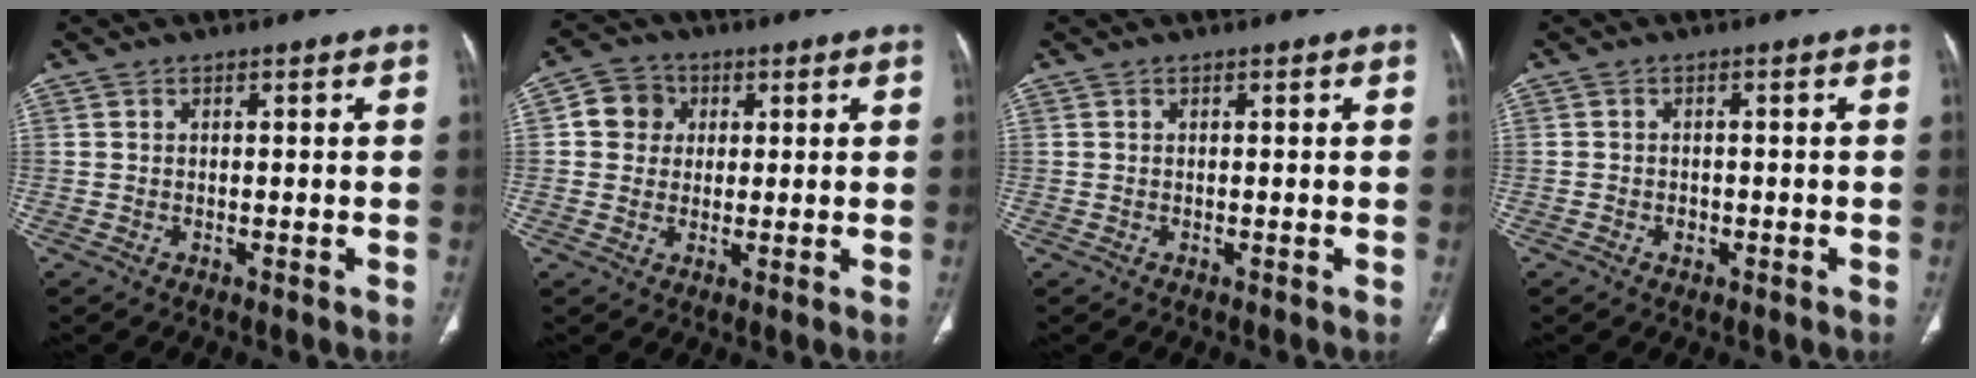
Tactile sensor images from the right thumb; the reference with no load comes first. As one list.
[{"total": 6.3, "force": [1.4, 5.8, 2.0], "torque": [-0.009, 0.007, 0.019]}, {"total": 0.0}, {"total": 1.4, "force": [-0.6, 1.1, 0.6], "torque": [-0.007, 0.006, -0.008]}]